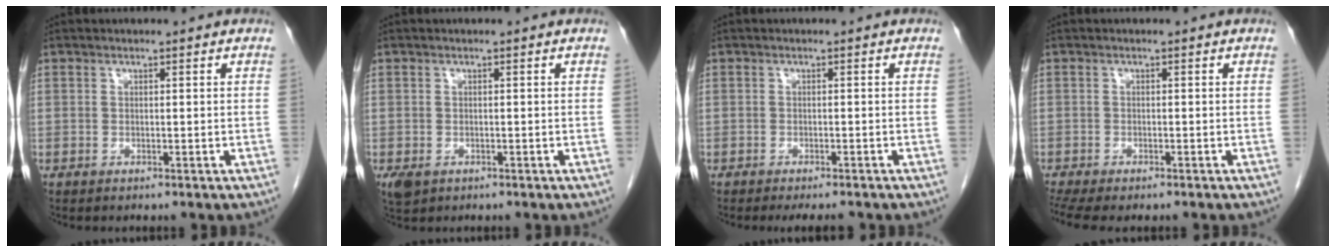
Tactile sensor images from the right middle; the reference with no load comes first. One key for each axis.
{"total": 2.1, "fx": -0.9, "fy": 1.4, "fz": 1.2, "tx": -0.027, "ty": -0.003, "tz": -0.006}
{"total": 4.0, "fx": -3.5, "fy": 0.8, "fz": 1.7, "tx": -0.015, "ty": -0.006, "tz": -0.047}
{"total": 6.2, "fx": -4.9, "fy": 1.9, "fz": 3.3, "tx": -0.057, "ty": -0.005, "tz": -0.076}